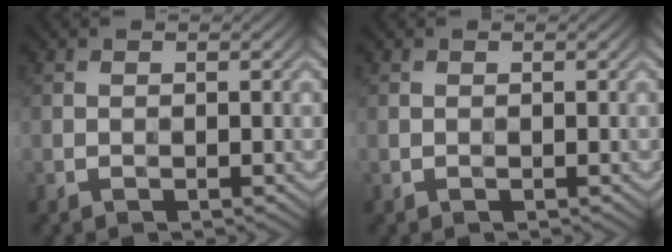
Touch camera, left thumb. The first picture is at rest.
{"total": 0.0}